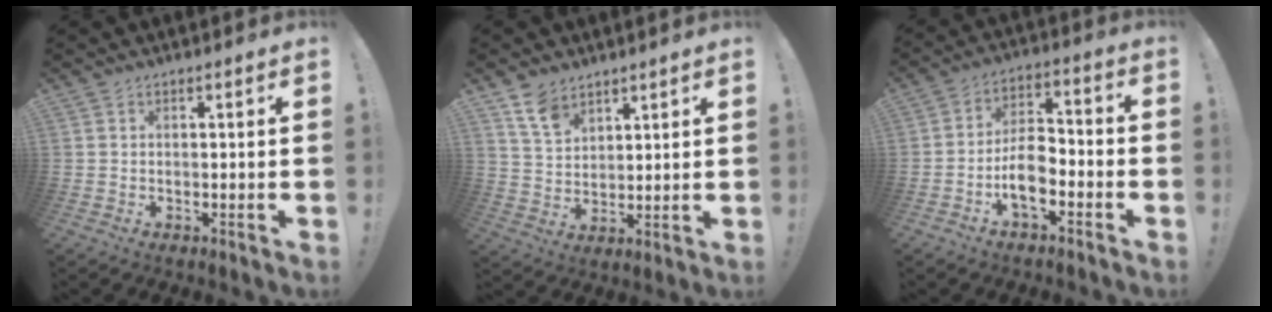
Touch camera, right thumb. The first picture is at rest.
{"total": 8.4, "force": [6.1, 4.9, 3.2], "torque": [-0.062, -0.031, 0.118]}
{"total": 9.2, "force": [-4.2, 5.0, 6.5], "torque": [-0.113, 0.018, -0.075]}